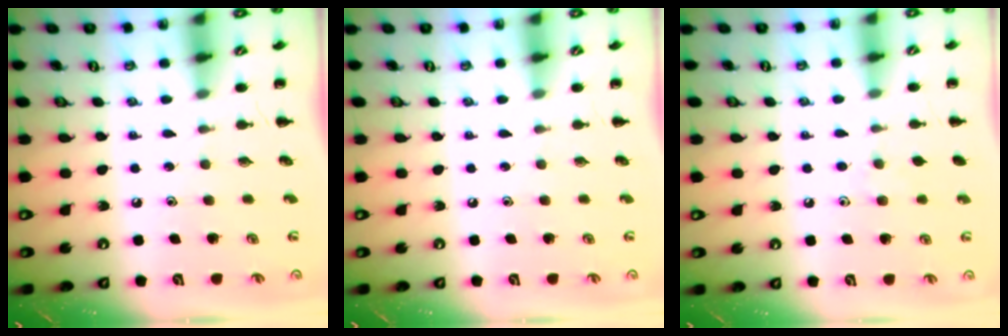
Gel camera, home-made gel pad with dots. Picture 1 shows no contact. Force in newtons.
{"total": 0.0}
{"total": 3.3, "press": 3.1, "slide": 1.2}